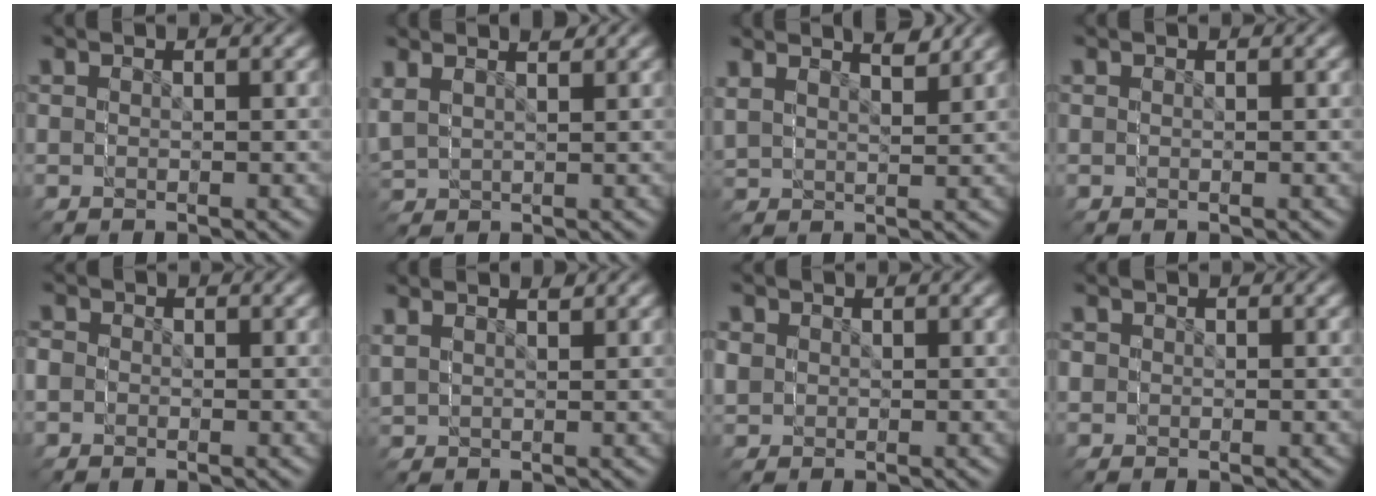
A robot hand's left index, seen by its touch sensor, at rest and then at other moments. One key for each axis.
{"total": 2.2, "fx": 1.2, "fy": 1.8, "fz": 0.4, "tx": -0.032, "ty": -0.005, "tz": 0.028}
{"total": 3.2, "fx": 2.8, "fy": 0.4, "fz": -1.4, "tx": -0.008, "ty": 0.007, "tz": 0.047}
{"total": 0.0}
{"total": 1.9, "fx": -0.1, "fy": 1.8, "fz": -0.6, "tx": -0.001, "ty": -0.024, "tz": 0.002}
{"total": 1.3, "fx": 1.0, "fy": 0.8, "fz": -0.3, "tx": -0.007, "ty": 0.000, "tz": 0.021}
{"total": 3.0, "fx": 0.5, "fy": 2.9, "fz": -0.2, "tx": -0.006, "ty": -0.021, "tz": 0.013}
{"total": 2.2, "fx": 0.3, "fy": 2.2, "fz": 0.1, "tx": -0.004, "ty": -0.015, "tz": 0.006}